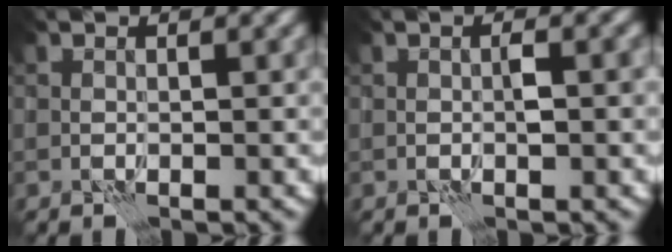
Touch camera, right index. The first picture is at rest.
{"total": 1.3, "force": [-0.1, 0.4, 1.2], "torque": [-0.019, 0.003, -0.001]}